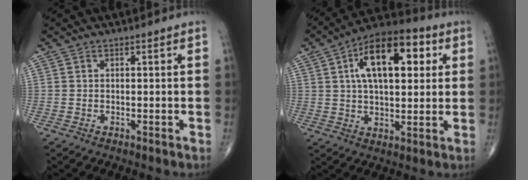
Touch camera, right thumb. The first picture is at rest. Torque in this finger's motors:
{"motor_torque": [1.46, 3.55, 1.02, -0.04, 0.13]}